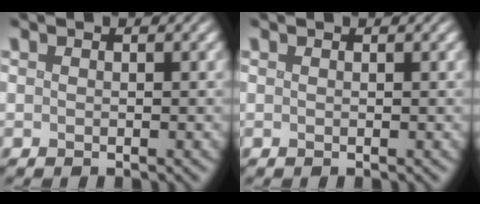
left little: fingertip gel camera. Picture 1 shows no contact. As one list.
[{"total": 0.0}]